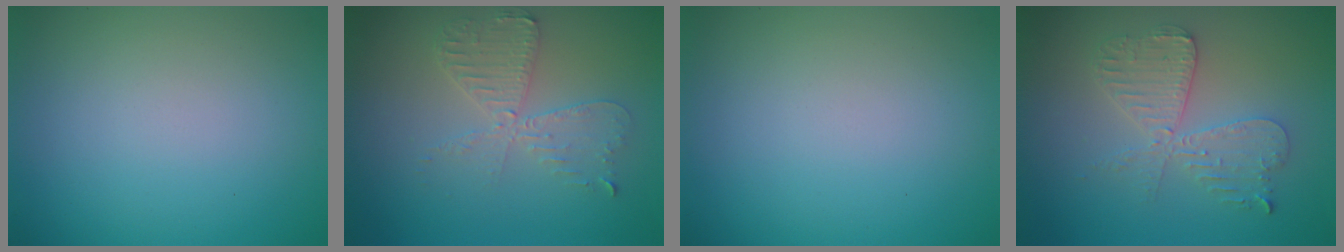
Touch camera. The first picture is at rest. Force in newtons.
{"total": 3.6, "press": 3.1, "slide": 1.9}
{"total": 0.0}
{"total": 4.2, "press": 3.6, "slide": 2.2}